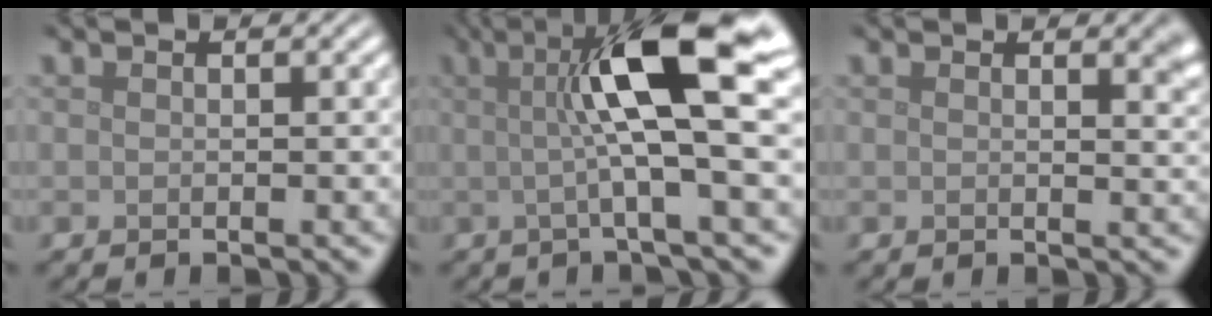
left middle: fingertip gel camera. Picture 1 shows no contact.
{"total": 9.6, "force": [1.7, 1.4, 9.4], "torque": [-0.130, 0.007, 0.024]}
{"total": 1.8, "force": [1.2, 0.6, 1.3], "torque": [-0.007, -0.001, 0.019]}